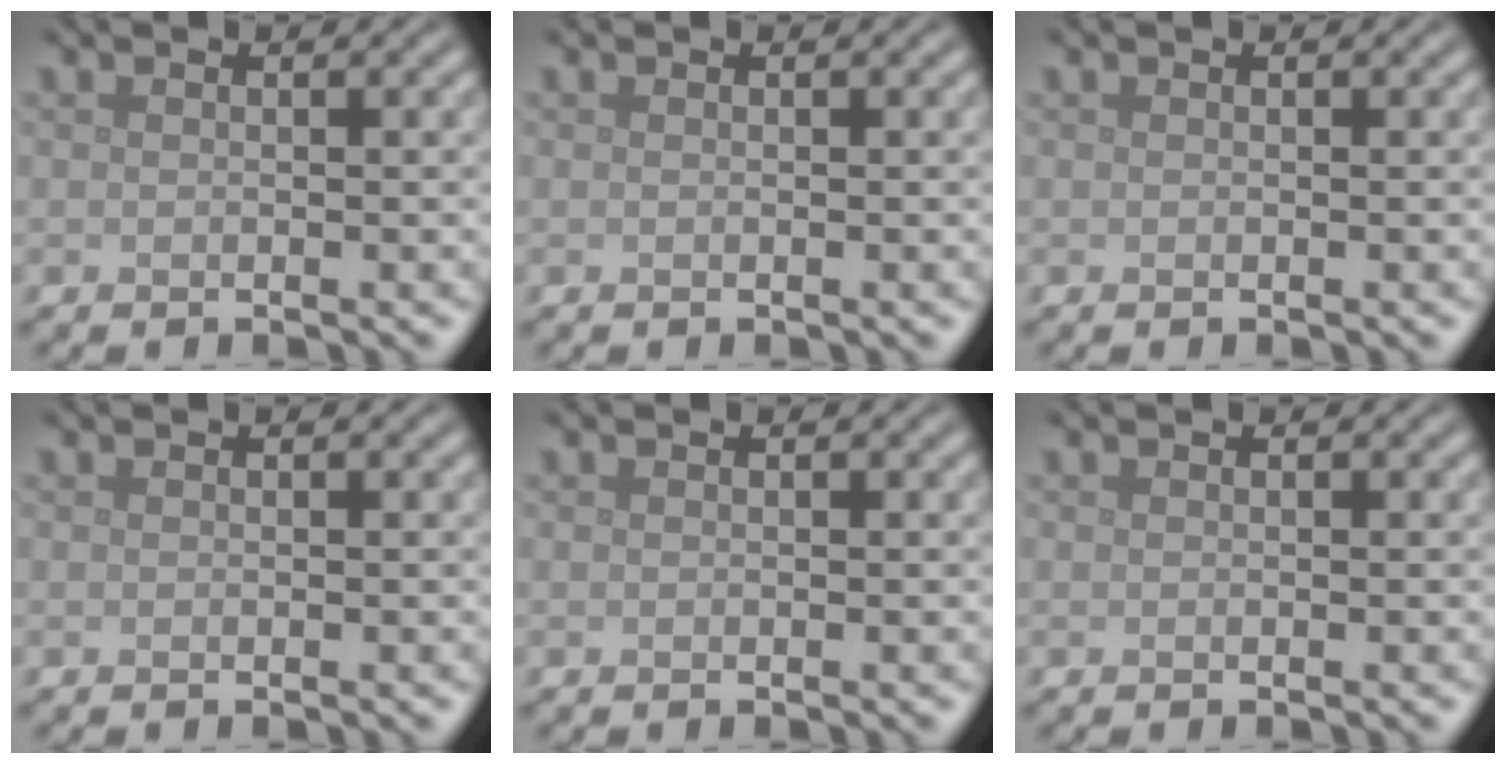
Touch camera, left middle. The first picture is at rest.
{"total": 0.0}
{"total": 0.0}
{"total": 0.0}
{"total": 0.0}
{"total": 0.0}